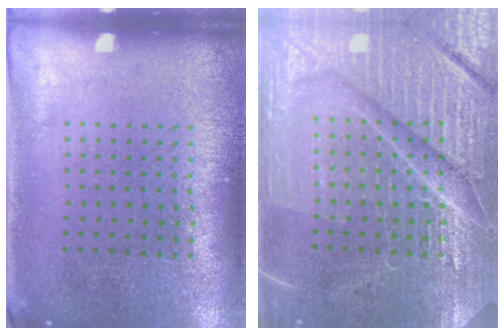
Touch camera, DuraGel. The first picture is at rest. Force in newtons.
{"total": 7.3, "press": 7.3, "slide": 0.9}